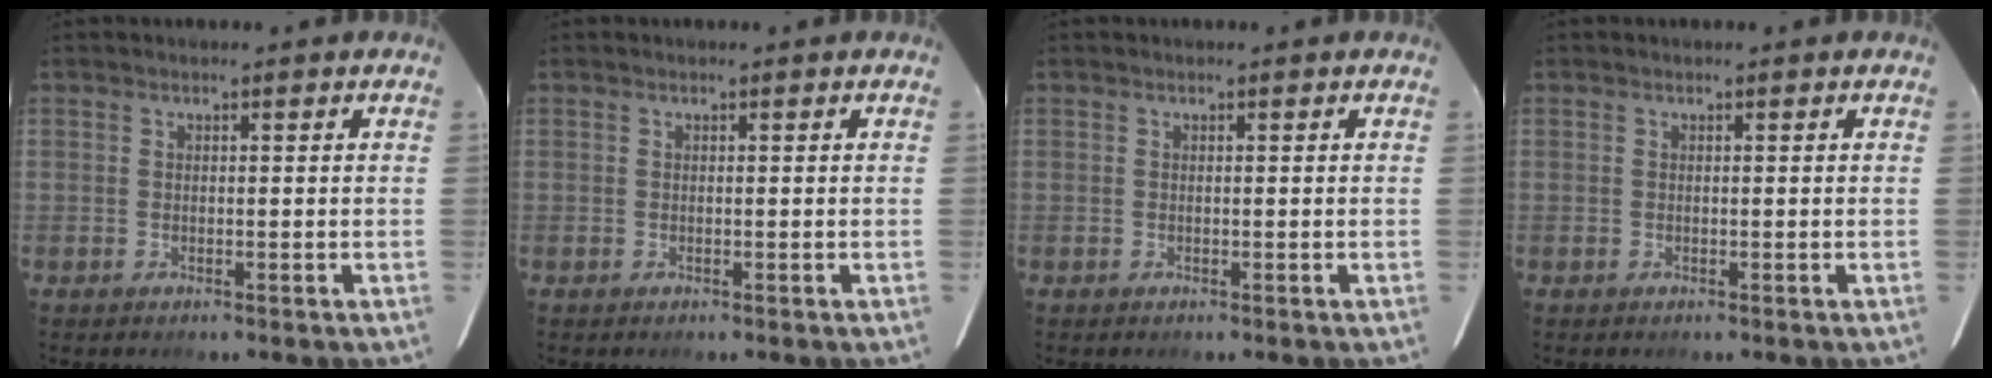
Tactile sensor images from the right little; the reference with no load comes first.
{"total": 0.0}
{"total": 0.0}
{"total": 0.0}